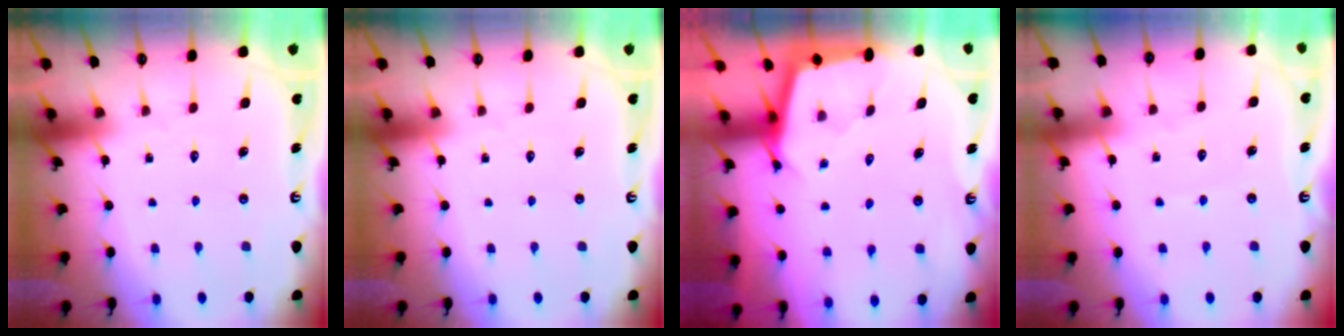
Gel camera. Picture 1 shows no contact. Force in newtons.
{"total": 0.0}
{"total": 2.5, "press": 2.5, "slide": 0.1}
{"total": 2.6, "press": 2.6, "slide": 0.3}